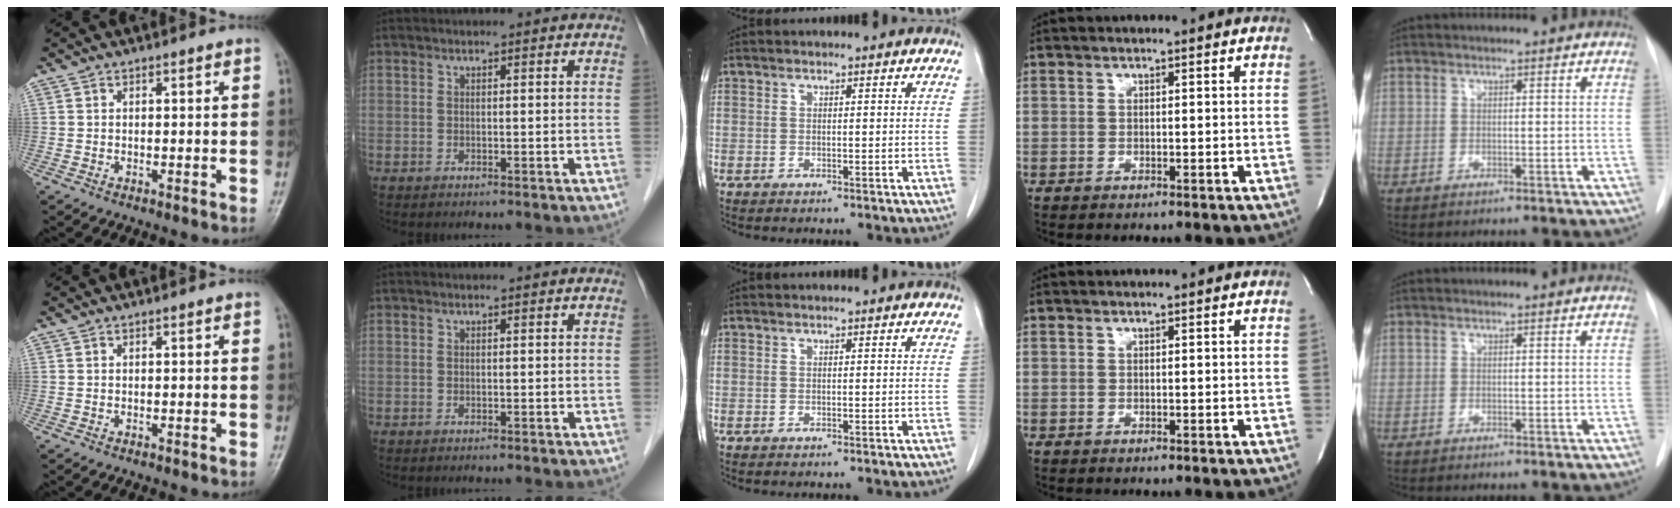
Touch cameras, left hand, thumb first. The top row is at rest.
{}